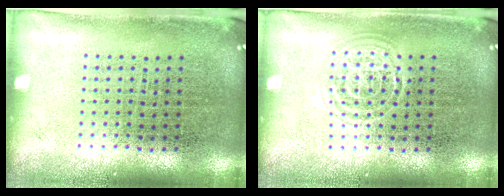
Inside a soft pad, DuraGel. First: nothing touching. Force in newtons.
{"total": 1.5, "press": 1.4, "slide": 0.1}